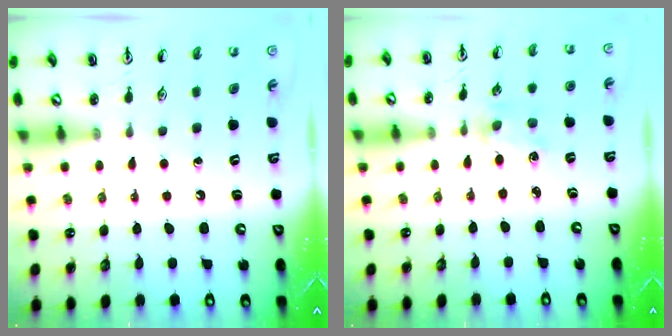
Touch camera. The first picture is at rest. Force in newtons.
{"total": 1.9, "press": 1.8, "slide": 0.4}